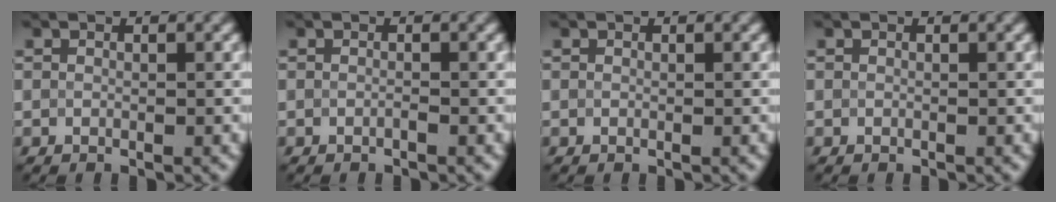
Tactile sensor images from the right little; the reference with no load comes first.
{"total": 0.7, "force": [-0.7, -0.1, 0.0], "torque": [-0.002, -0.004, -0.009]}
{"total": 0.0}
{"total": 0.0}